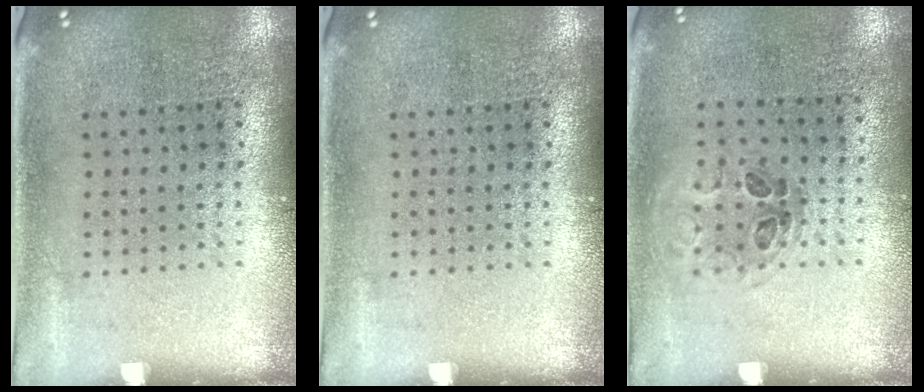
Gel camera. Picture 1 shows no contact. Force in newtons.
{"total": 0.0}
{"total": 0.9, "press": 0.6, "slide": 0.7}